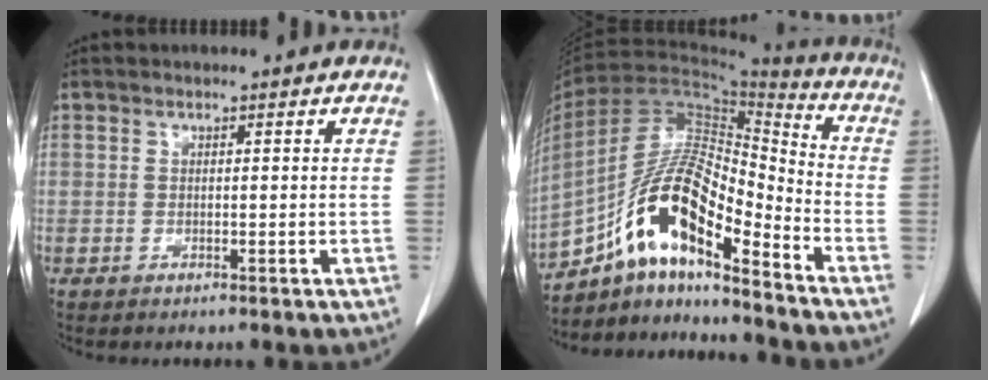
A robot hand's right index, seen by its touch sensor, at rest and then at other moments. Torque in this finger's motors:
{"motor_torque": [1.34, -0.80, 0.88, 0.21]}